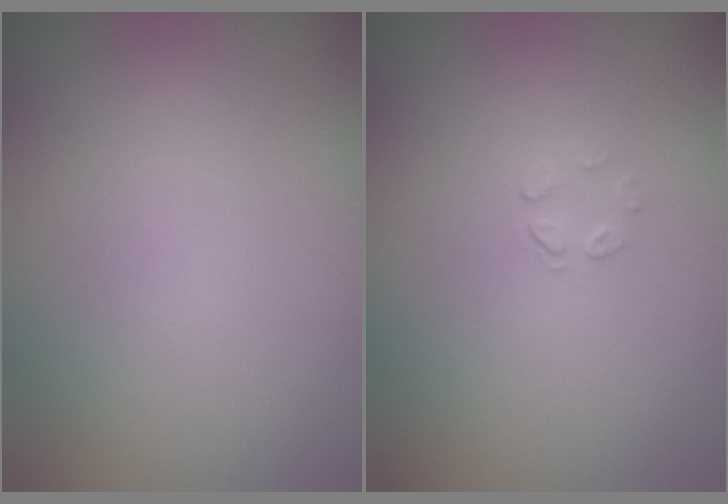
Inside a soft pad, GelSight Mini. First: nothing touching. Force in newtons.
{"total": 0.7, "press": 0.4, "slide": 0.6}